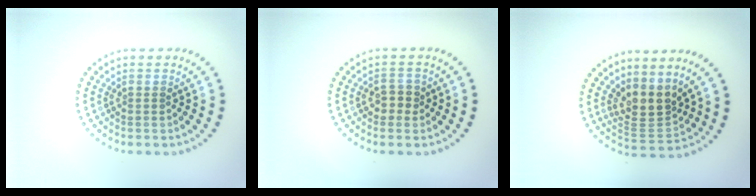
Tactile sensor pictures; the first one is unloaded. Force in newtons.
{"total": 1.9, "press": 1.8, "slide": 0.6}
{"total": 3.5, "press": 2.6, "slide": 2.4}